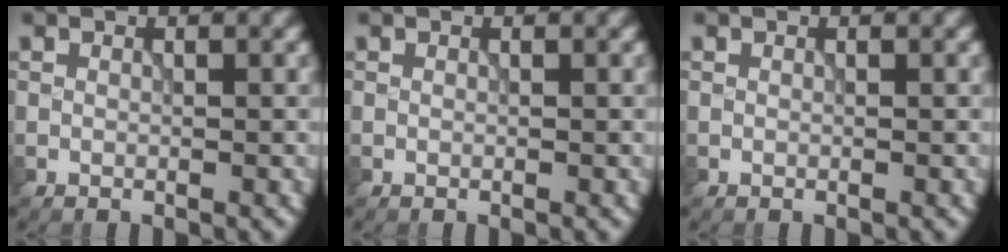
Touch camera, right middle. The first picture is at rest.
{"total": 0.0}
{"total": 0.0}